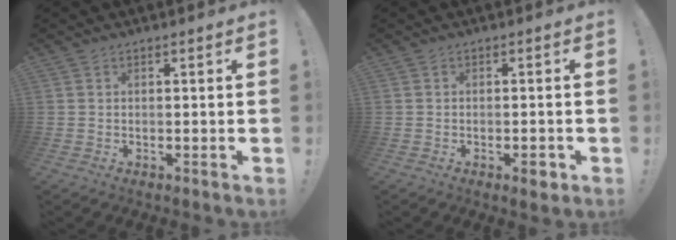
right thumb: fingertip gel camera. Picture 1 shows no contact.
{"total": 2.9, "force": [-1.4, 0.6, 2.4], "torque": [-0.030, 0.003, -0.022]}